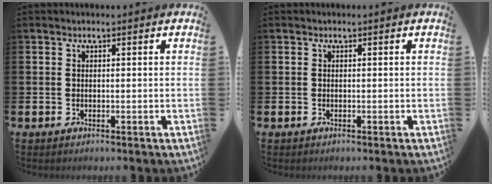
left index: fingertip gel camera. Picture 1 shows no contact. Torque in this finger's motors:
{"motor_torque": [0.00, 0.00, 0.01, 0.00]}